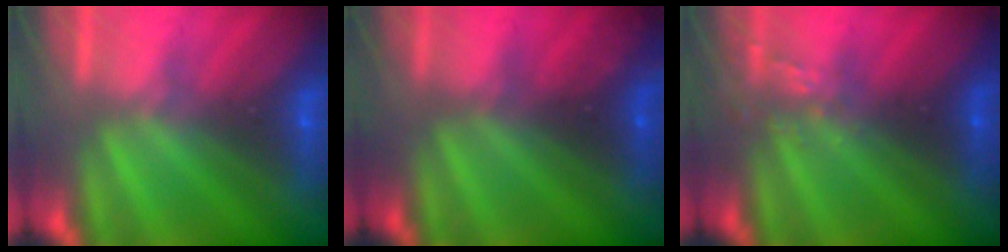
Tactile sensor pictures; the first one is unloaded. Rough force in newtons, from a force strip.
{"total": 2.4}
{"total": 2.6}